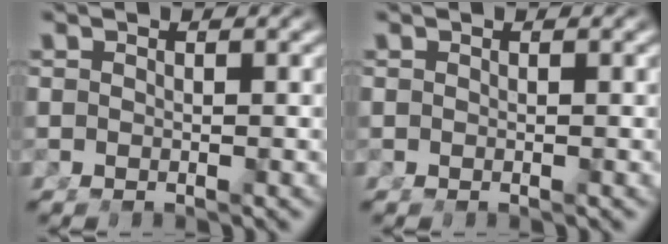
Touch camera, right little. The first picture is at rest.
{"total": 0.0}